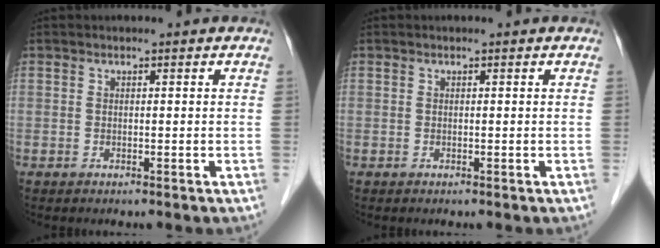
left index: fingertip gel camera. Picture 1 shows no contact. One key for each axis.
{"total": 0.0}